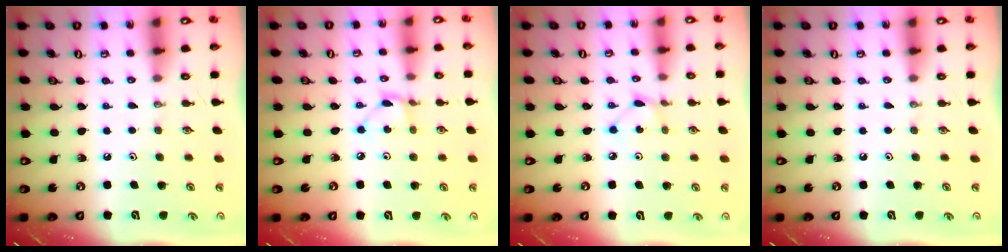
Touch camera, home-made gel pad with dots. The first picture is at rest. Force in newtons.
{"total": 2.6, "press": 2.6, "slide": 0.1}
{"total": 1.9, "press": 1.9, "slide": 0.1}
{"total": 0.0}